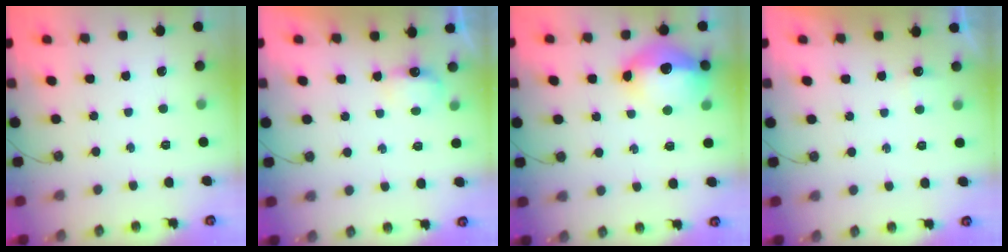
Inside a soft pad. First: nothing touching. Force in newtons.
{"total": 5.8, "press": 5.8, "slide": 0.6}
{"total": 15.4, "press": 15.3, "slide": 1.6}
{"total": 2.7, "press": 2.6, "slide": 0.8}